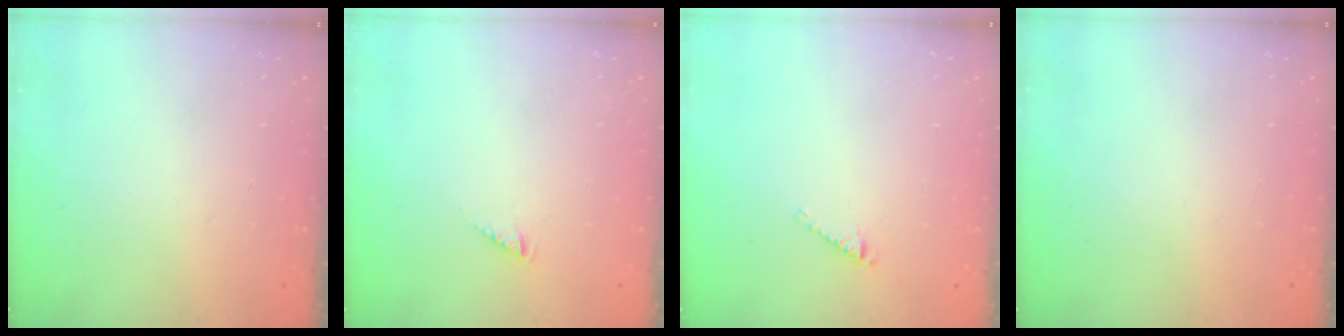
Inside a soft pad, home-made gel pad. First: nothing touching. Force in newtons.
{"total": 0.8, "press": 0.8, "slide": 0.2}
{"total": 3.0, "press": 3.0, "slide": 0.5}
{"total": 0.0}